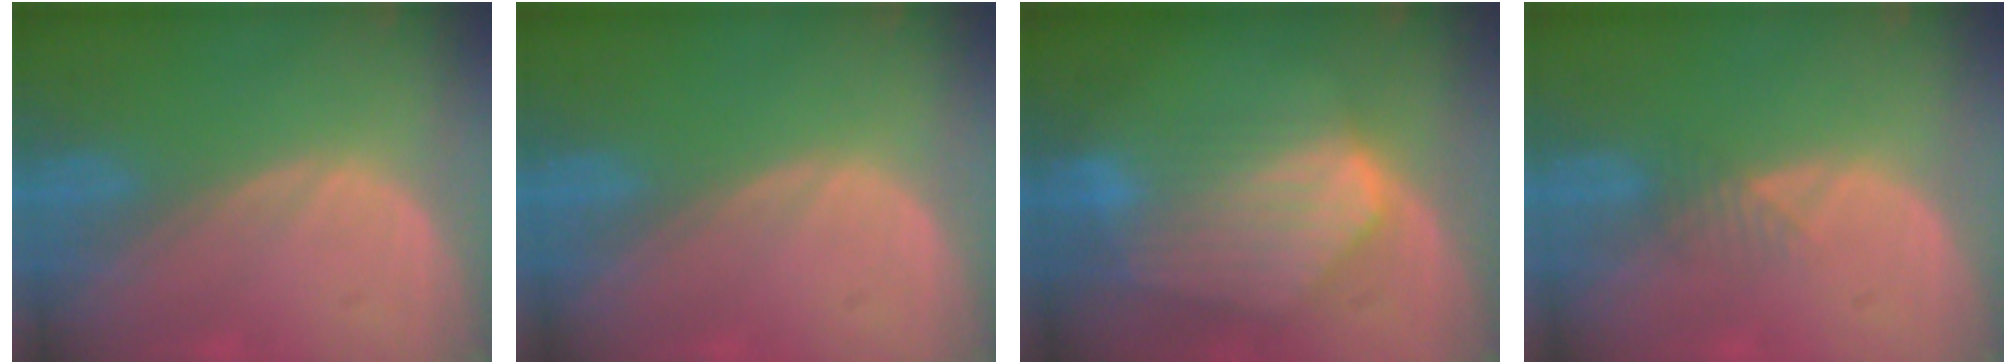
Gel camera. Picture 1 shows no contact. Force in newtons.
{"total": 0.0}
{"total": 8.8, "press": 7.8, "slide": 4.0}
{"total": 1.9, "press": 1.6, "slide": 1.0}